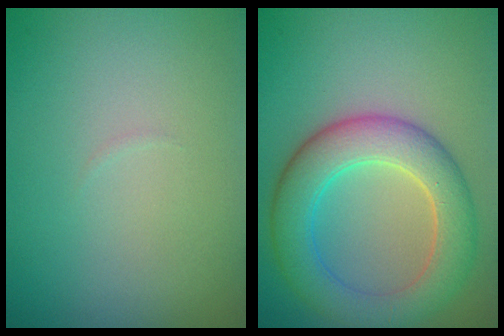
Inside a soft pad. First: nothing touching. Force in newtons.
{"total": 6.5, "press": 6.5, "slide": 0.2}